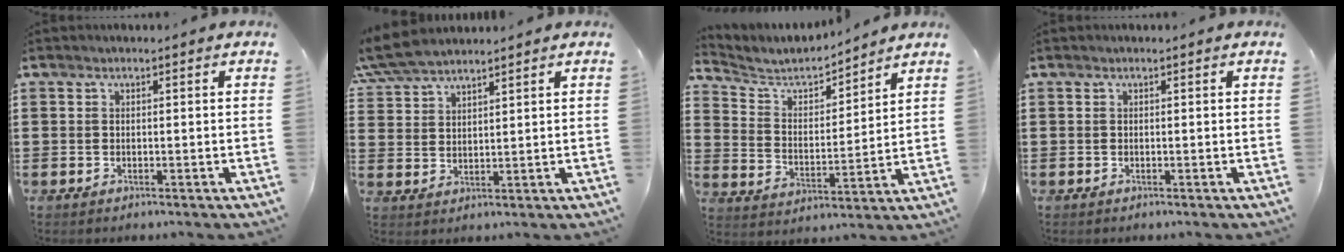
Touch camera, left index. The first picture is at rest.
{"total": 5.4, "force": [4.9, 1.2, 1.9], "torque": [-0.055, -0.008, 0.093]}
{"total": 5.6, "force": [5.2, 1.4, 1.5], "torque": [-0.059, -0.036, 0.084]}
{"total": 0.0}